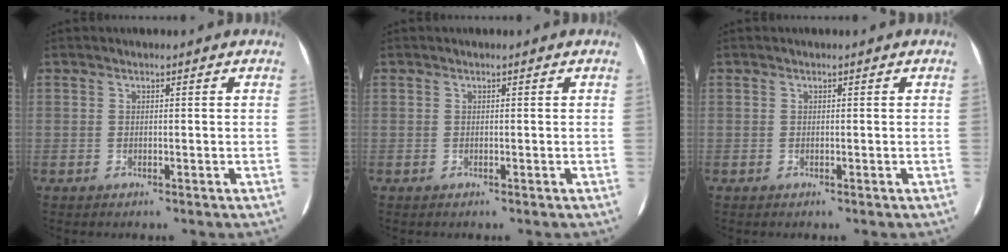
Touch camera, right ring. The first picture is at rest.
{"total": 0.0}
{"total": 0.0}